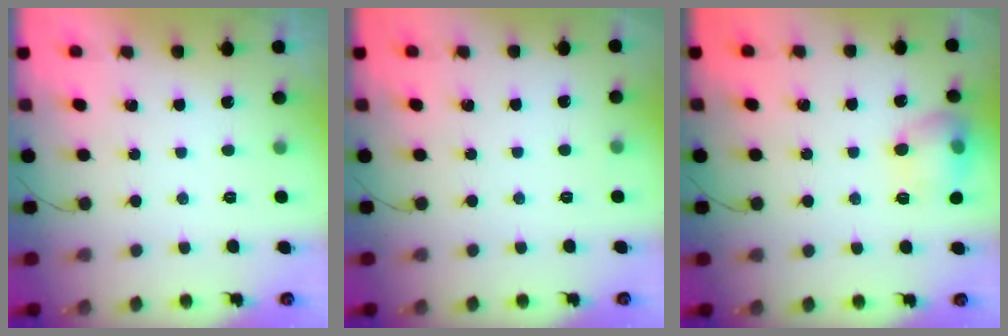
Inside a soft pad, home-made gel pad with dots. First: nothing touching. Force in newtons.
{"total": 2.4, "press": 1.6, "slide": 1.8}
{"total": 11.9, "press": 11.9, "slide": 1.3}